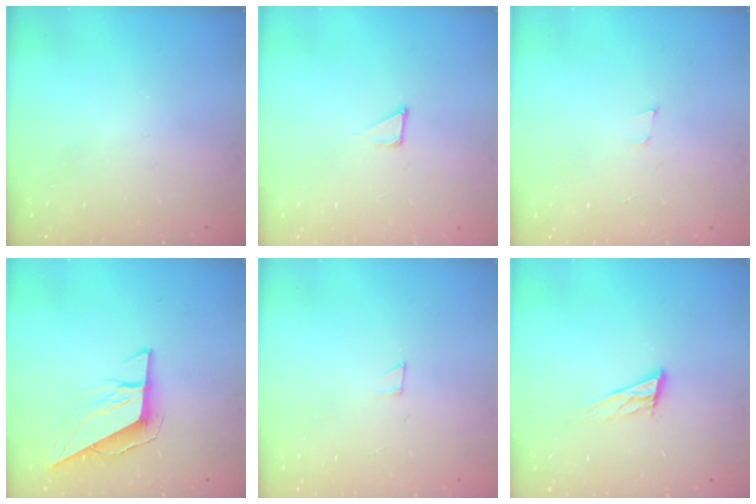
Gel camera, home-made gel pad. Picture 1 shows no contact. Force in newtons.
{"total": 2.7, "press": 2.7, "slide": 0.3}
{"total": 3.5, "press": 2.3, "slide": 2.6}
{"total": 8.2, "press": 8.2, "slide": 0.3}
{"total": 2.0, "press": 2.0, "slide": 0.0}
{"total": 9.3, "press": 9.0, "slide": 2.5}